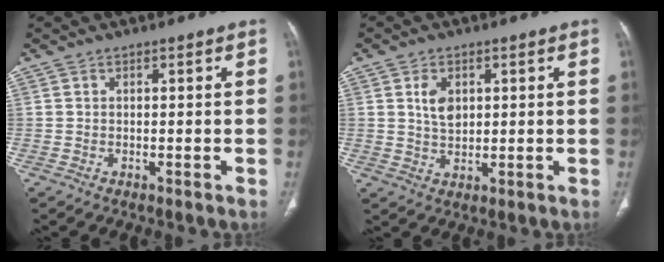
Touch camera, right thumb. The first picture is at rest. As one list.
[{"total": 4.6, "force": [1.4, 3.1, 3.1], "torque": [-0.045, -0.008, 0.029]}]